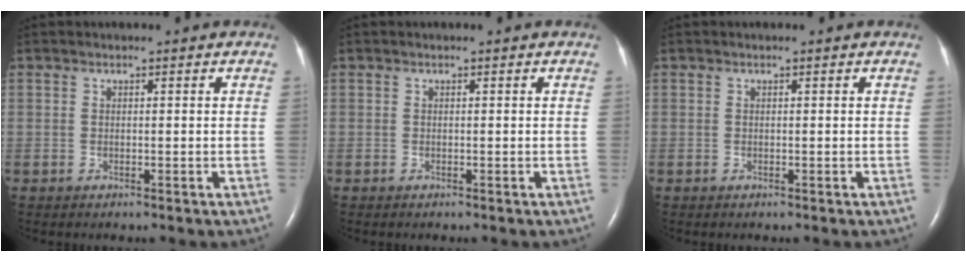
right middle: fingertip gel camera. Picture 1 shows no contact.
{"total": 0.0}
{"total": 0.0}